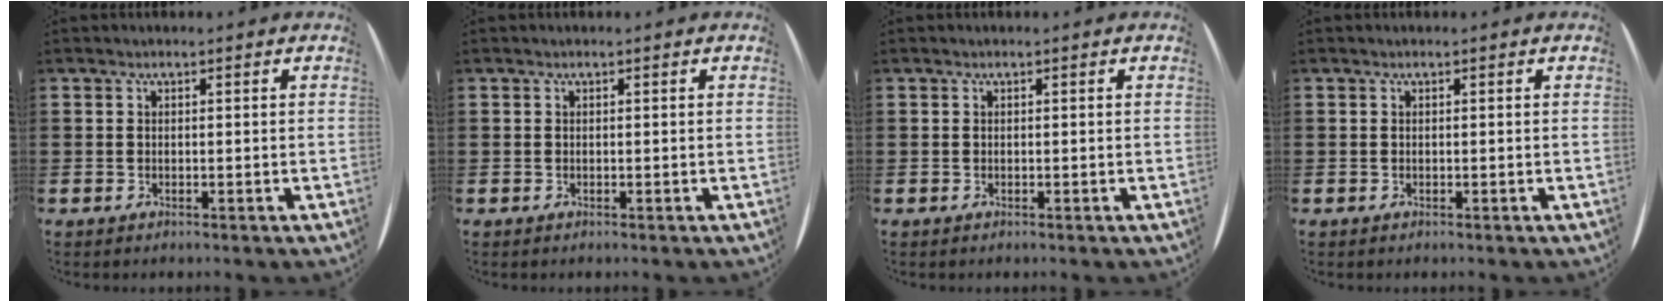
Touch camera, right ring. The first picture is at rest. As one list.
[{"total": 0.0}, {"total": 0.0}, {"total": 0.0}]